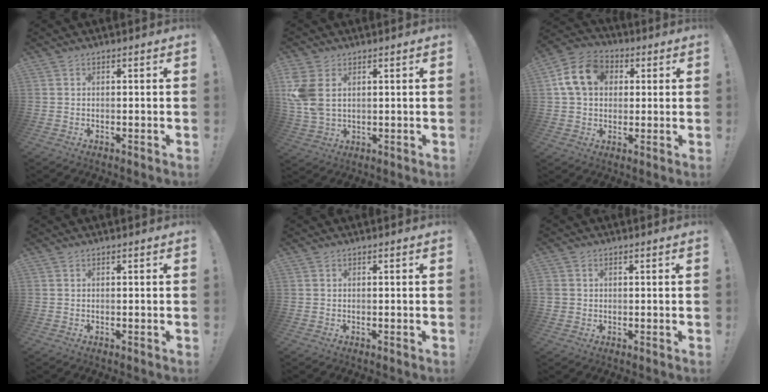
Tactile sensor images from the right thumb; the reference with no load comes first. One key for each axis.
{"total": 8.4, "fx": 2.6, "fy": 5.5, "fz": 5.8, "tx": -0.118, "ty": -0.011, "tz": 0.052}
{"total": 14.1, "fx": 3.8, "fy": 11.1, "fz": 7.9, "tx": -0.125, "ty": 0.007, "tz": 0.078}
{"total": 0.0}
{"total": 0.0}
{"total": 2.3, "fx": 0.5, "fy": 2.1, "fz": 0.7, "tx": -0.013, "ty": 0.004, "tz": 0.012}